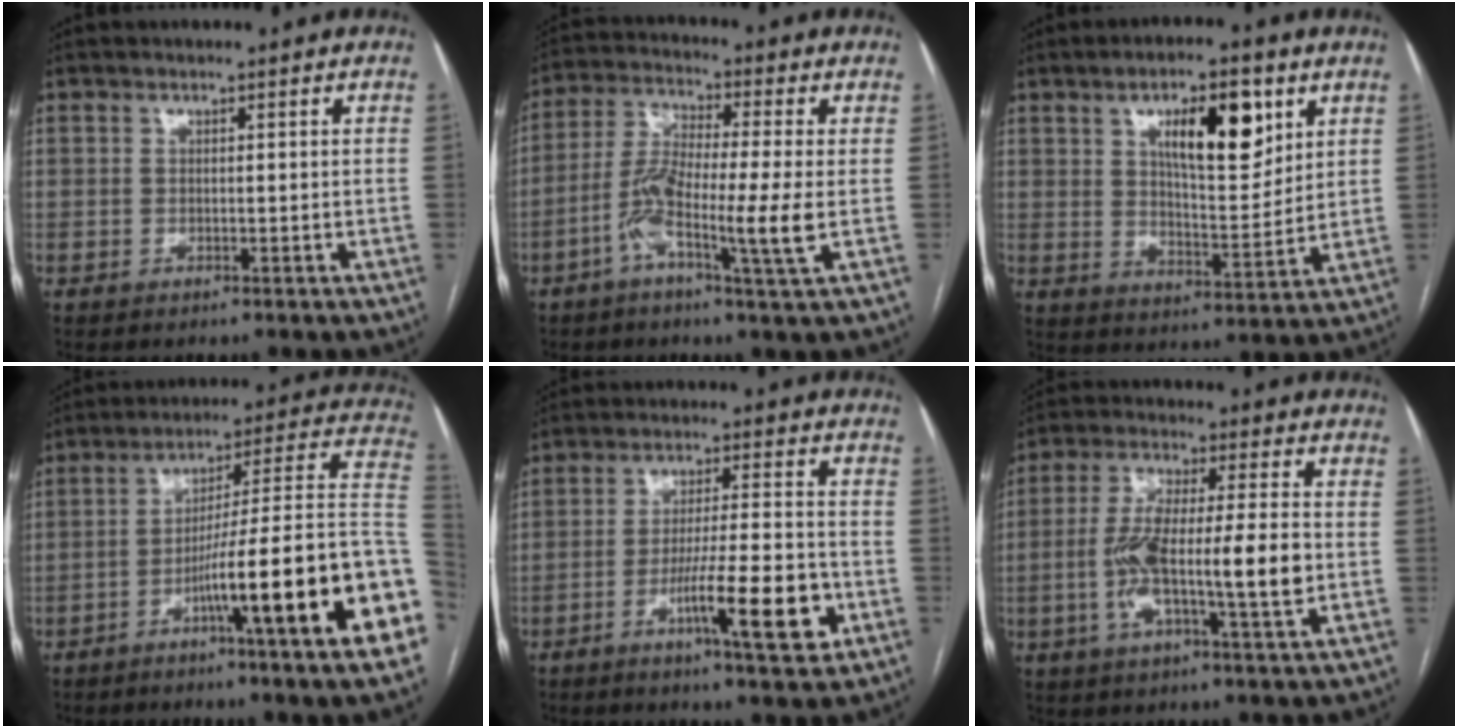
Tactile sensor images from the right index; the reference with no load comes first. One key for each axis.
{"total": 10.5, "fx": -2.9, "fy": 0.0, "fz": 10.1, "tx": -0.202, "ty": -0.002, "tz": -0.062}
{"total": 12.0, "fx": 5.4, "fy": 4.0, "fz": 10.0, "tx": -0.158, "ty": 0.004, "tz": 0.091}
{"total": 23.0, "fx": -7.4, "fy": -0.5, "fz": 21.8, "tx": -0.226, "ty": 0.003, "tz": -0.117}
{"total": 11.7, "fx": -4.8, "fy": 1.1, "fz": 10.6, "tx": -0.174, "ty": -0.002, "tz": -0.074}
{"total": 14.2, "fx": -2.1, "fy": 1.8, "fz": 13.9, "tx": -0.254, "ty": 0.011, "tz": -0.036}